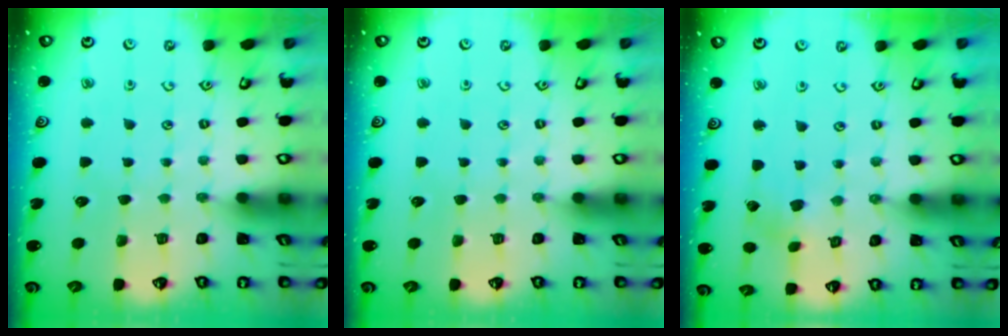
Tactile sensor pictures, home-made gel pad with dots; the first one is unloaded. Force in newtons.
{"total": 0.0}
{"total": 2.3, "press": 2.3, "slide": 0.4}